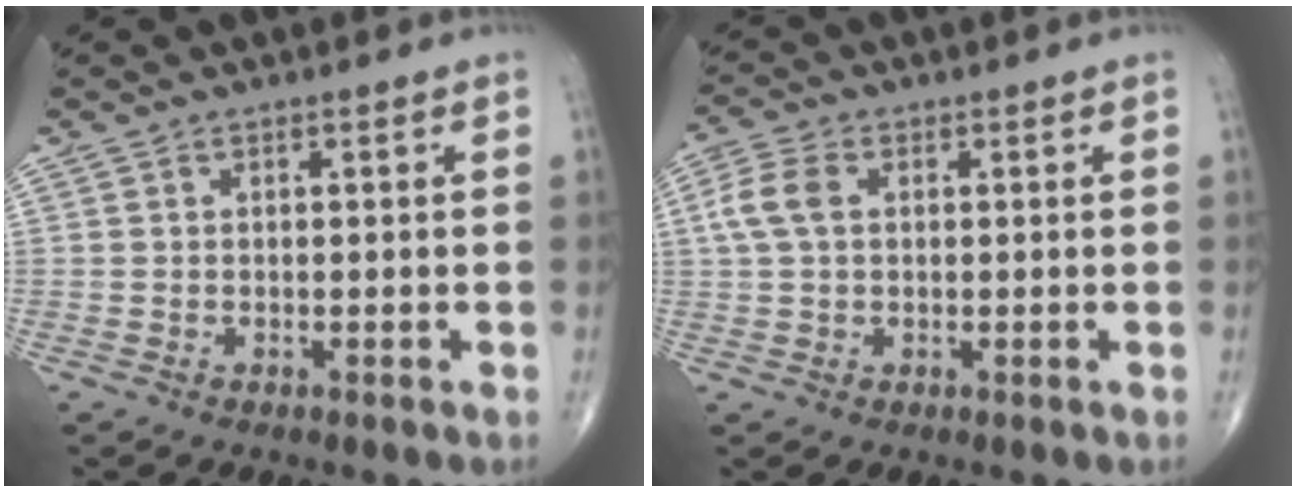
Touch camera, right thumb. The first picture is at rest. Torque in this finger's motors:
{"motor_torque": [0.02, 0.04, 0.02, -0.02, 0.01]}